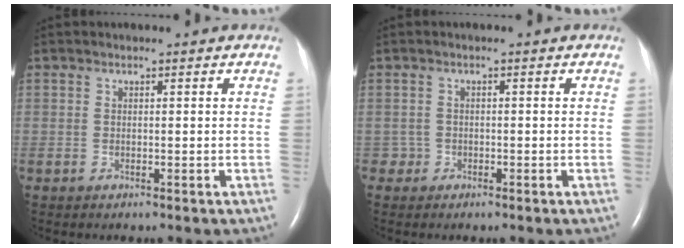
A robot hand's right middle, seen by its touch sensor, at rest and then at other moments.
{"total": 1.1, "force": [-0.5, 0.9, -0.4], "torque": [0.006, 0.008, -0.012]}